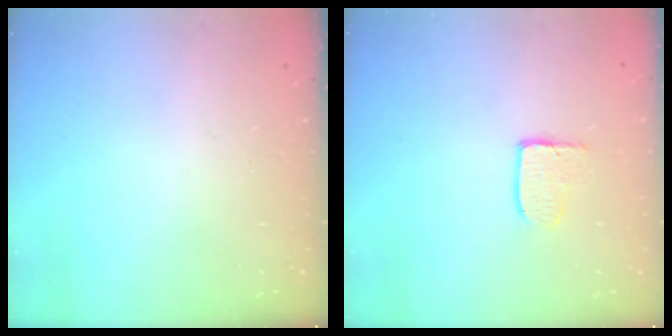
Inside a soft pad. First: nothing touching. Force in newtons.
{"total": 3.7, "press": 3.7, "slide": 0.2}